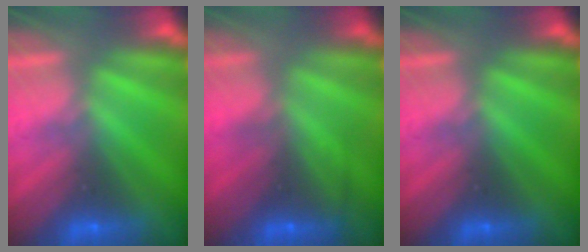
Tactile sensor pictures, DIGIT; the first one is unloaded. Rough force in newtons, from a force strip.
{"total": 2.3}
{"total": 0.0}